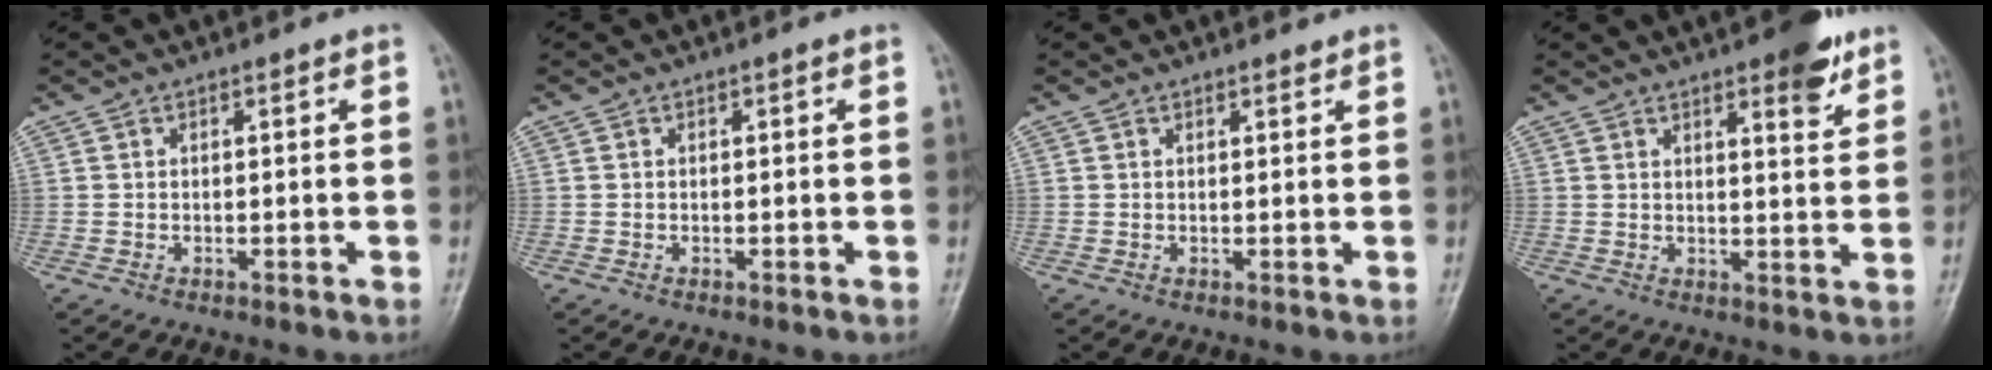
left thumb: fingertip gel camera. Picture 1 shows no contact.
{"total": 0.0}
{"total": 0.8, "force": [0.7, 0.2, 0.3], "torque": [-0.005, -0.006, 0.011]}
{"total": 7.0, "force": [4.4, 2.0, 5.0], "torque": [-0.053, -0.024, 0.056]}